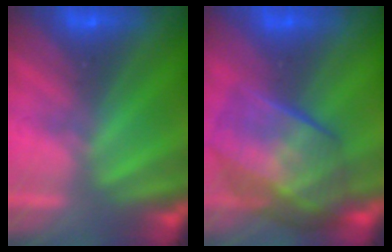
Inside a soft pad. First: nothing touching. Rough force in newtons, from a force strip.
{"total": 8.4}